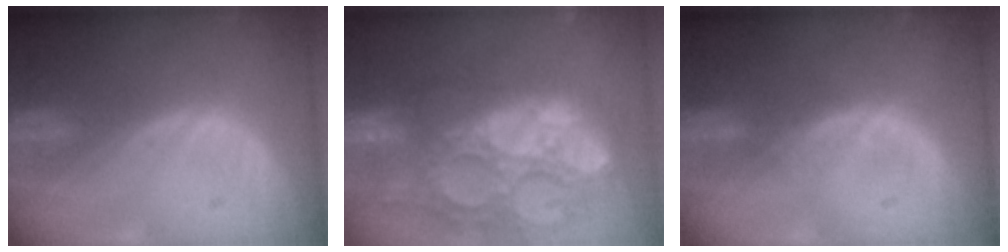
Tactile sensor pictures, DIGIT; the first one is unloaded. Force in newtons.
{"total": 15.7, "press": 12.9, "slide": 8.9}
{"total": 1.1, "press": 1.1, "slide": 0.2}